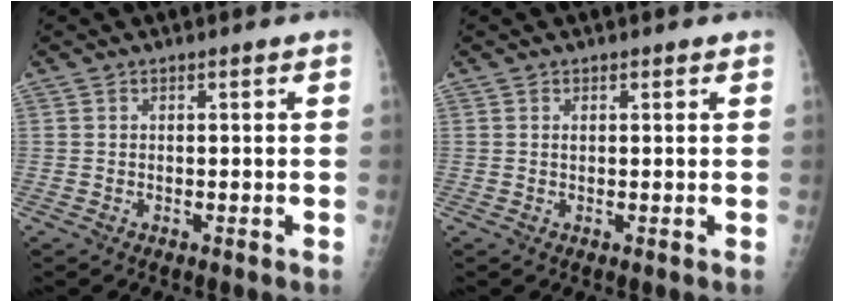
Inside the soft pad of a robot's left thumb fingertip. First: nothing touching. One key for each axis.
{"total": 0.6, "fx": 0.3, "fy": 0.4, "fz": 0.3, "tx": -0.003, "ty": -0.001, "tz": 0.003}